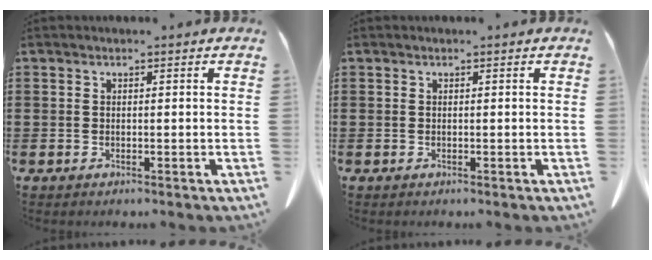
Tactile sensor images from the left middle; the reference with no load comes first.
{"total": 0.0}